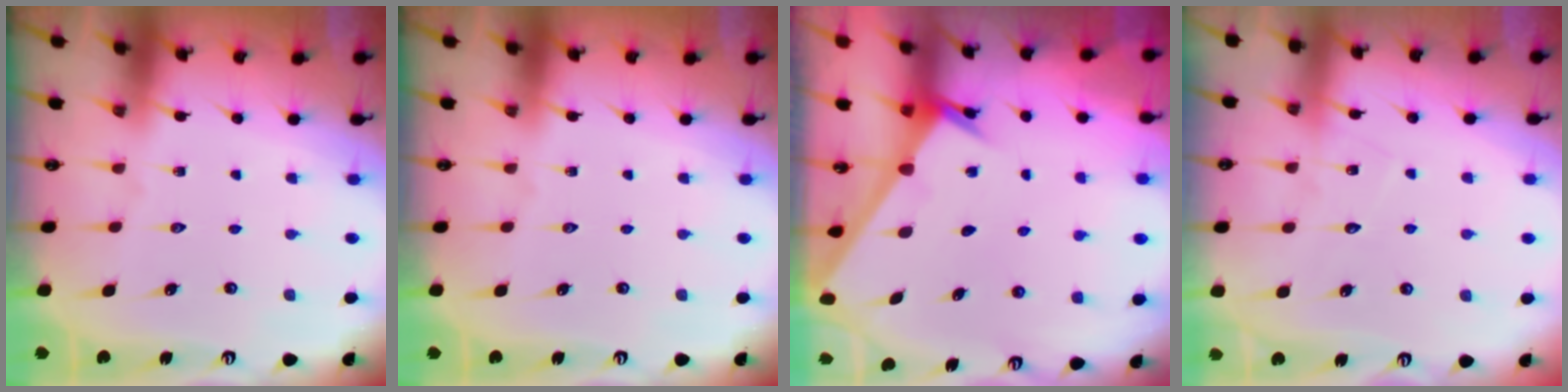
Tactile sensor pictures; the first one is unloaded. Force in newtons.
{"total": 0.0}
{"total": 2.4, "press": 2.4, "slide": 0.2}
{"total": 4.7, "press": 4.7, "slide": 0.4}